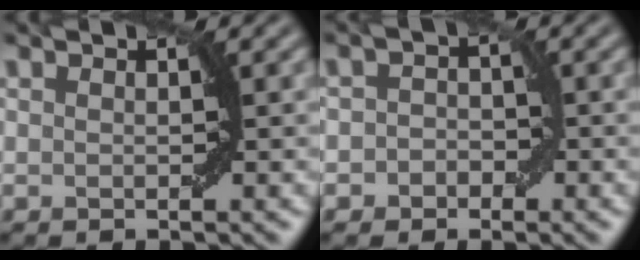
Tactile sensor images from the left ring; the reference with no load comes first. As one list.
[{"total": 2.1, "force": [-0.7, 1.8, 0.6], "torque": [0.012, 0.003, -0.019]}]